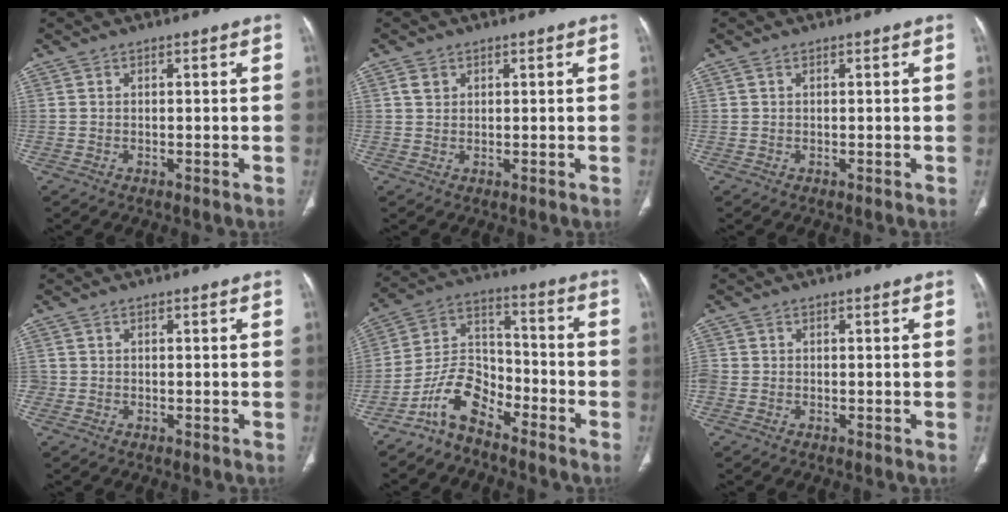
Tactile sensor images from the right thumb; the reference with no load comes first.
{"total": 2.0, "force": [1.0, 1.6, 0.9], "torque": [-0.012, -0.001, 0.019]}
{"total": 0.0}
{"total": 0.7, "force": [-0.2, 0.7, 0.1], "torque": [0.003, 0.004, -0.004]}
{"total": 9.5, "force": [-7.1, 4.6, 4.2], "torque": [-0.071, 0.077, -0.150]}
{"total": 1.6, "force": [-0.4, 1.3, 0.8], "torque": [-0.026, 0.003, -0.010]}